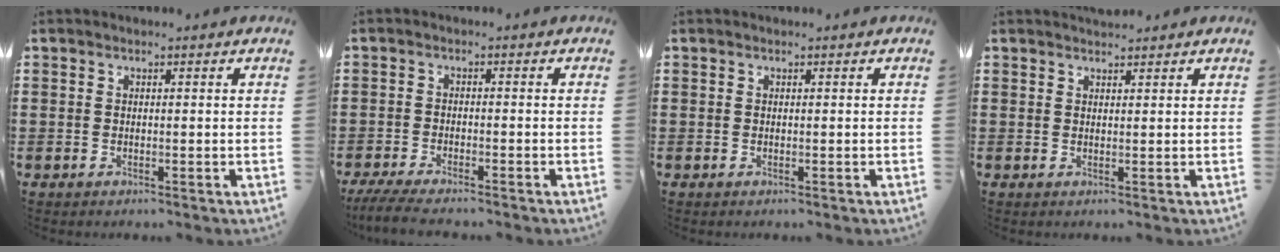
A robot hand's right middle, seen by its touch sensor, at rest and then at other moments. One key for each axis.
{"total": 3.8, "fx": -3.5, "fy": 0.2, "fz": 1.4, "tx": -0.039, "ty": -0.013, "tz": -0.072}
{"total": 0.0}
{"total": 1.4, "fx": 1.3, "fy": 0.3, "fz": 0.1, "tx": 0.003, "ty": -0.002, "tz": 0.024}